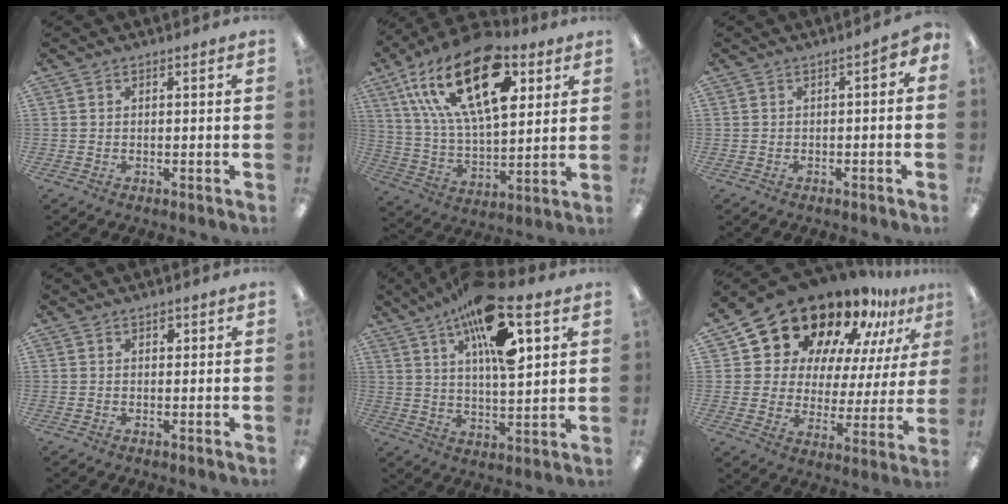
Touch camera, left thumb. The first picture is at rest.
{"total": 25.7, "force": [12.1, 12.8, 18.7], "torque": [-0.342, -0.044, 0.206]}
{"total": 1.8, "force": [-1.0, 1.0, 1.0], "torque": [-0.019, 0.007, -0.020]}
{"total": 1.5, "force": [0.8, 1.0, 0.7], "torque": [-0.007, 0.001, 0.012]}
{"total": 18.2, "force": [9.5, 6.5, 14.1], "torque": [-0.233, -0.032, 0.155]}
{"total": 20.3, "force": [16.5, 9.5, 7.0], "torque": [-0.142, -0.127, 0.297]}